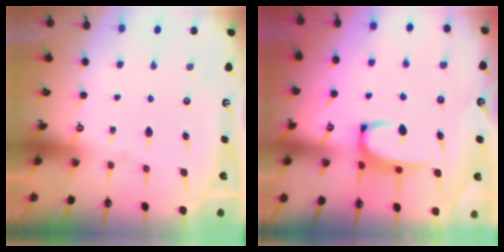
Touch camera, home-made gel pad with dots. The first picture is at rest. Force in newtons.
{"total": 3.1, "press": 3.1, "slide": 0.5}